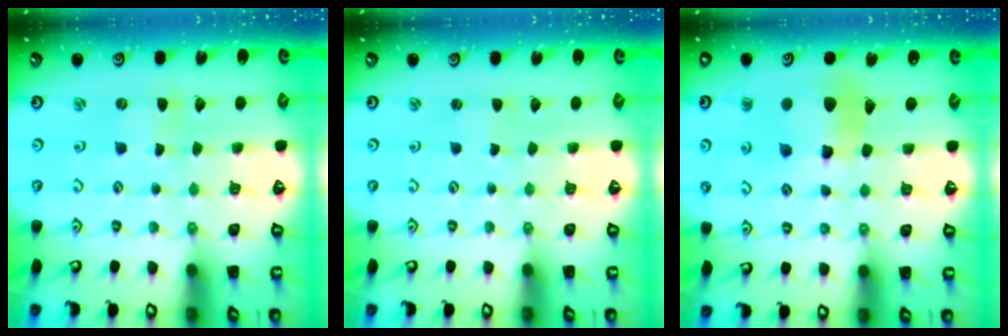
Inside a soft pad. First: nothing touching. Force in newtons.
{"total": 0.9, "press": 0.9, "slide": 0.1}
{"total": 9.7, "press": 9.6, "slide": 1.5}